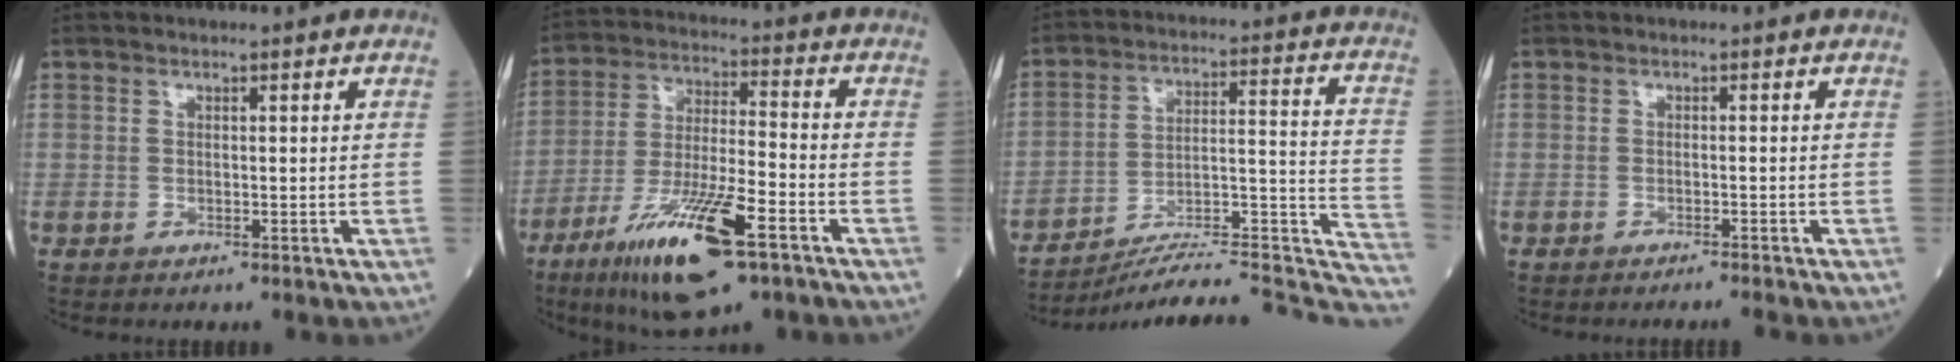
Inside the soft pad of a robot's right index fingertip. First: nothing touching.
{"total": 16.1, "force": [-8.8, 2.8, 13.1], "torque": [-0.258, -0.031, -0.151]}
{"total": 22.8, "force": [-21.2, 1.5, 8.1], "torque": [-0.060, 0.037, -0.298]}
{"total": 2.0, "force": [-1.8, -0.6, 0.5], "torque": [-0.005, -0.001, -0.023]}